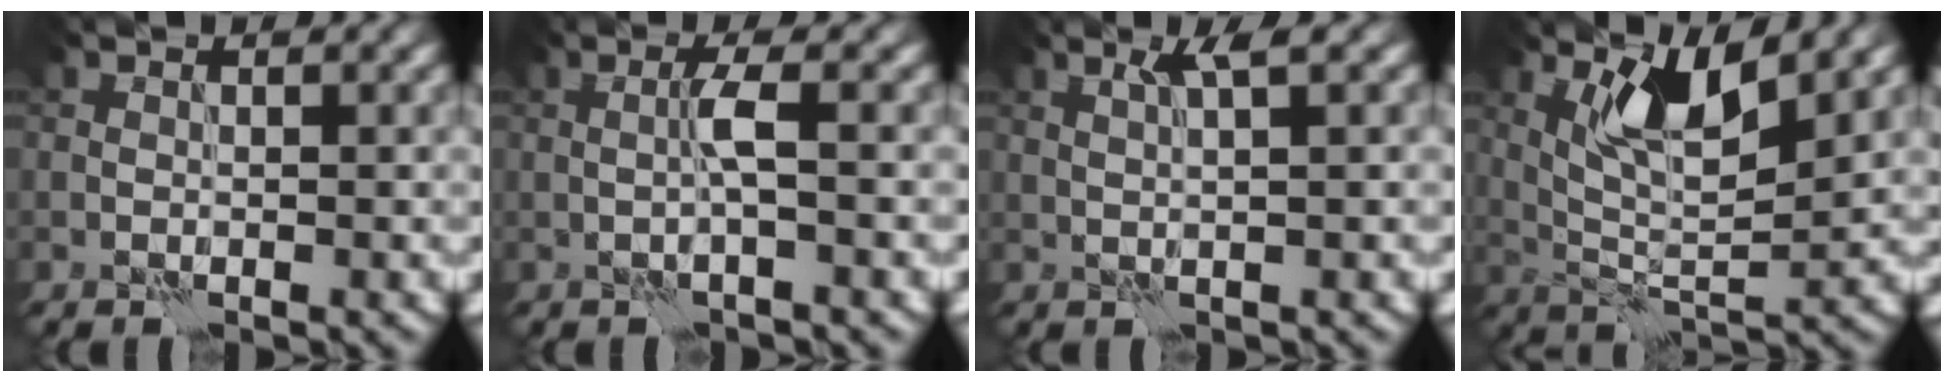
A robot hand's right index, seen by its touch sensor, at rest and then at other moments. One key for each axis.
{"total": 2.0, "fx": -0.3, "fy": 0.0, "fz": 2.0, "tx": -0.041, "ty": 0.005, "tz": -0.006}
{"total": 2.2, "fx": 1.0, "fy": 0.0, "fz": 1.9, "tx": -0.038, "ty": 0.004, "tz": 0.019}
{"total": 5.3, "fx": 2.6, "fy": 1.5, "fz": 4.4, "tx": -0.091, "ty": -0.010, "tz": 0.052}